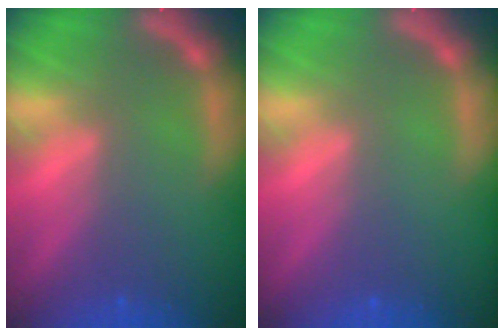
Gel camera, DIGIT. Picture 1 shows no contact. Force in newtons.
{"total": 0.0}